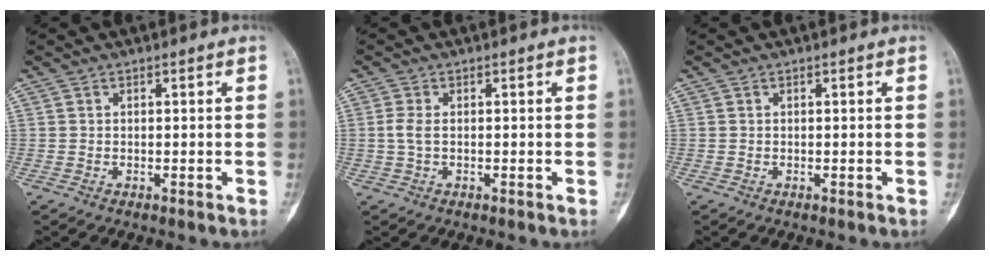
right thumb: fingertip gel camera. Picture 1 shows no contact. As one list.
[{"total": 2.2, "force": [-0.2, 1.2, 1.9], "torque": [-0.047, 0.002, -0.007]}, {"total": 0.0}]